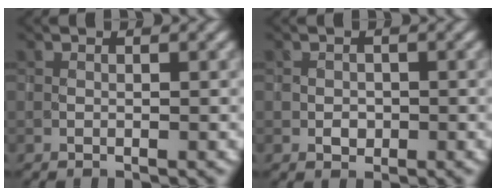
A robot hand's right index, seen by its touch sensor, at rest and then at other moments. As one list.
[{"total": 1.3, "force": [-0.2, 1.1, 0.7], "torque": [-0.014, -0.003, -0.004]}]